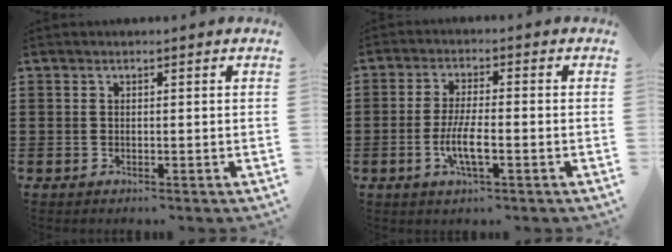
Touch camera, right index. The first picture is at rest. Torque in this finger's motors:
{"motor_torque": [1.67, 0.47, 0.36, 0.18]}